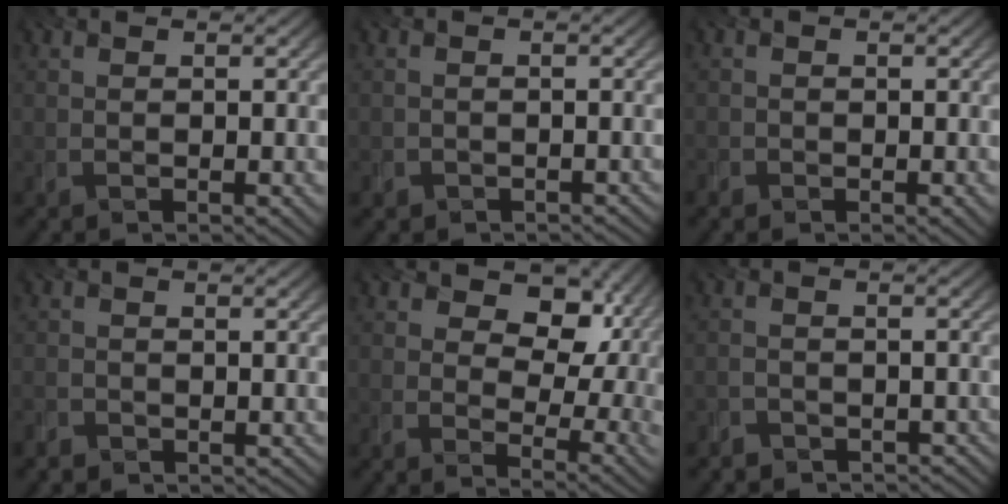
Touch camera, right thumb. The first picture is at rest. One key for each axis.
{"total": 1.8, "fx": -1.3, "fy": 1.2, "fz": -0.2, "tx": 0.012, "ty": -0.005, "tz": -0.022}
{"total": 1.2, "fx": -0.9, "fy": 0.9, "fz": 0.0, "tx": 0.003, "ty": -0.004, "tz": -0.021}
{"total": 2.7, "fx": -2.5, "fy": 1.0, "fz": 0.3, "tx": -0.001, "ty": -0.008, "tz": -0.053}
{"total": 13.0, "fx": 5.1, "fy": 8.0, "fz": 9.0, "tx": -0.114, "ty": 0.003, "tz": 0.085}
{"total": 4.8, "fx": -4.4, "fy": 1.8, "fz": 0.7, "tx": -0.008, "ty": -0.001, "tz": -0.073}